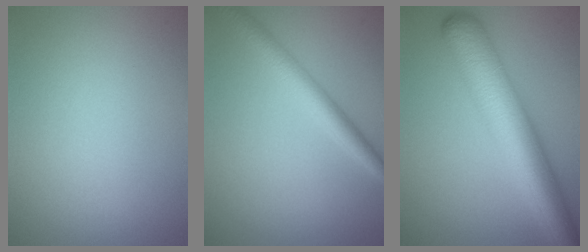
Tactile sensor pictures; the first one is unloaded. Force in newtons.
{"total": 3.2, "press": 3.2, "slide": 0.1}
{"total": 9.0, "press": 9.0, "slide": 0.2}